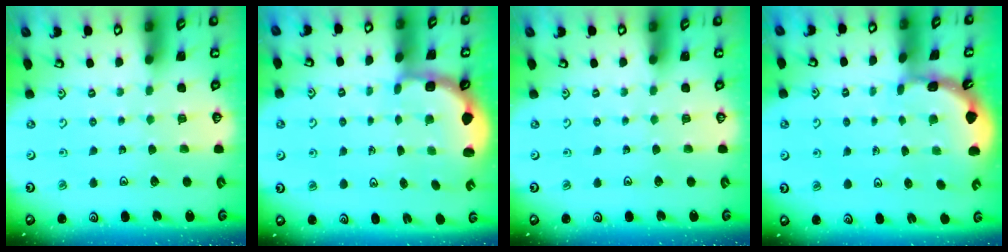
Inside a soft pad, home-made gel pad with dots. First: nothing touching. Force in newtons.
{"total": 2.5, "press": 2.2, "slide": 1.2}
{"total": 0.0}
{"total": 1.8, "press": 1.8, "slide": 0.1}